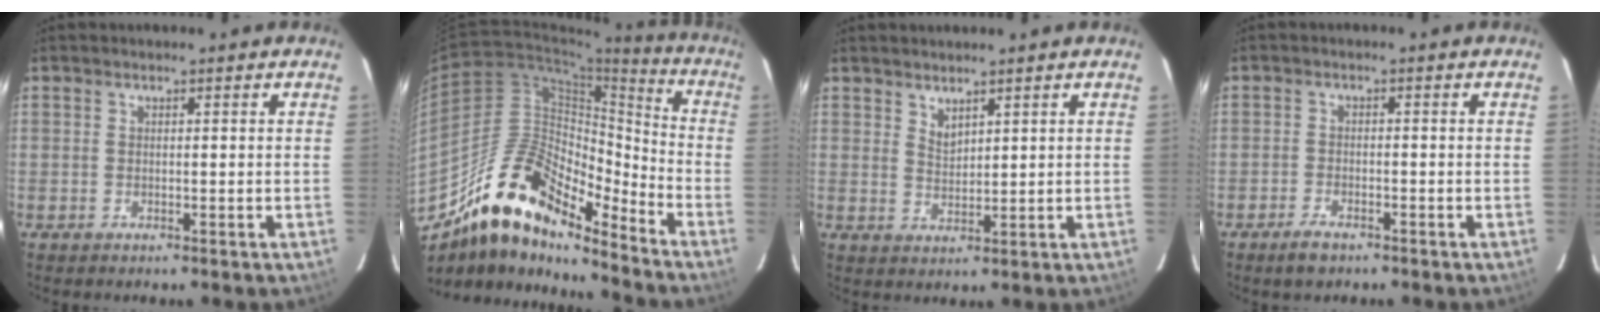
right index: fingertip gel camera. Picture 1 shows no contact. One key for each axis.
{"total": 18.9, "fx": -15.1, "fy": 6.3, "fz": 9.5, "tx": -0.165, "ty": 0.009, "tz": -0.281}
{"total": 2.6, "fx": 2.2, "fy": 0.9, "fz": 1.1, "tx": -0.017, "ty": 0.000, "tz": 0.041}
{"total": 3.5, "fx": -2.6, "fy": 1.4, "fz": 1.8, "tx": -0.049, "ty": -0.004, "tz": -0.049}